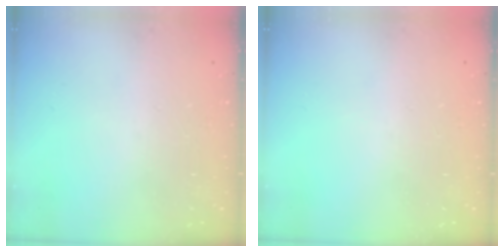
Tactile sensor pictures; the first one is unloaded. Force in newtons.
{"total": 0.0}